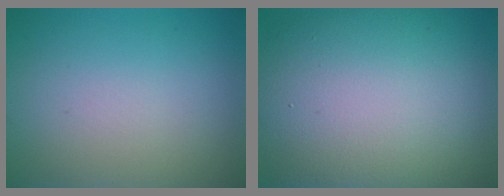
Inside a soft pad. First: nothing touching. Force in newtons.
{"total": 15.4, "press": 15.4, "slide": 0.9}